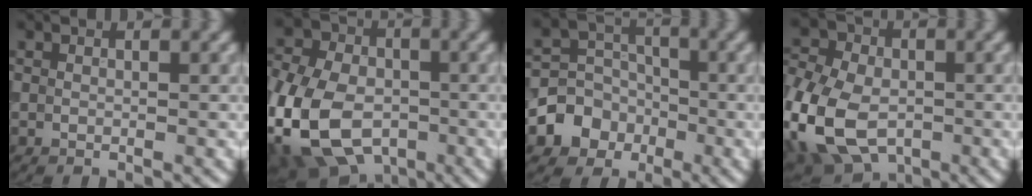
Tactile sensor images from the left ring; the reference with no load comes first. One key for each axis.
{"total": 13.4, "fx": -5.0, "fy": 9.0, "fz": 8.7, "tx": -0.179, "ty": -0.026, "tz": -0.096}
{"total": 4.9, "fx": -1.9, "fy": 4.3, "fz": 1.2, "tx": 0.004, "ty": 0.003, "tz": -0.055}
{"total": 14.3, "fx": -5.0, "fy": 9.6, "fz": 9.3, "tx": -0.188, "ty": -0.027, "tz": -0.092}